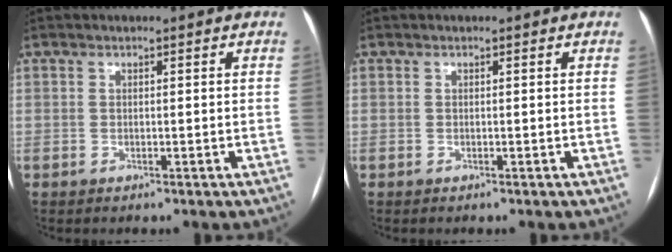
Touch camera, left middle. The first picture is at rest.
{"total": 0.0}